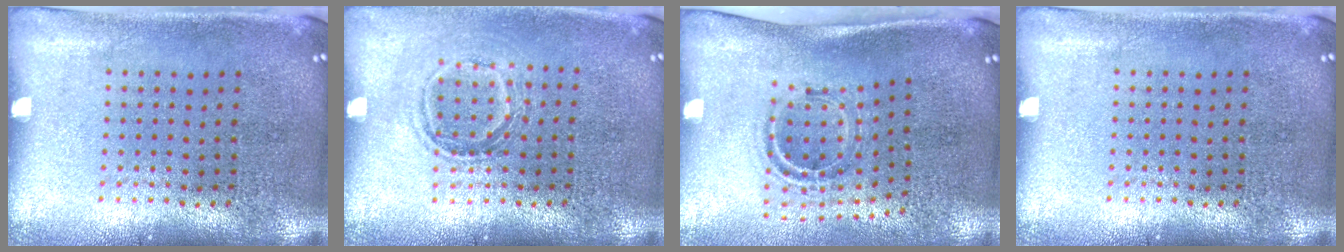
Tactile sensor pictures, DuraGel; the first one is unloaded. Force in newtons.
{"total": 1.1, "press": 1.0, "slide": 0.6}
{"total": 1.1, "press": 1.0, "slide": 0.5}
{"total": 0.0}